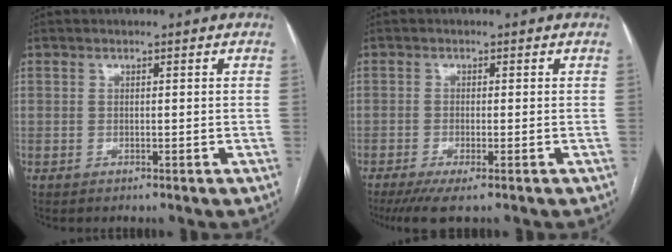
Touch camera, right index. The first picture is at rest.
{"total": 4.5, "force": [-3.0, 0.4, 3.3], "torque": [-0.053, -0.011, -0.051]}